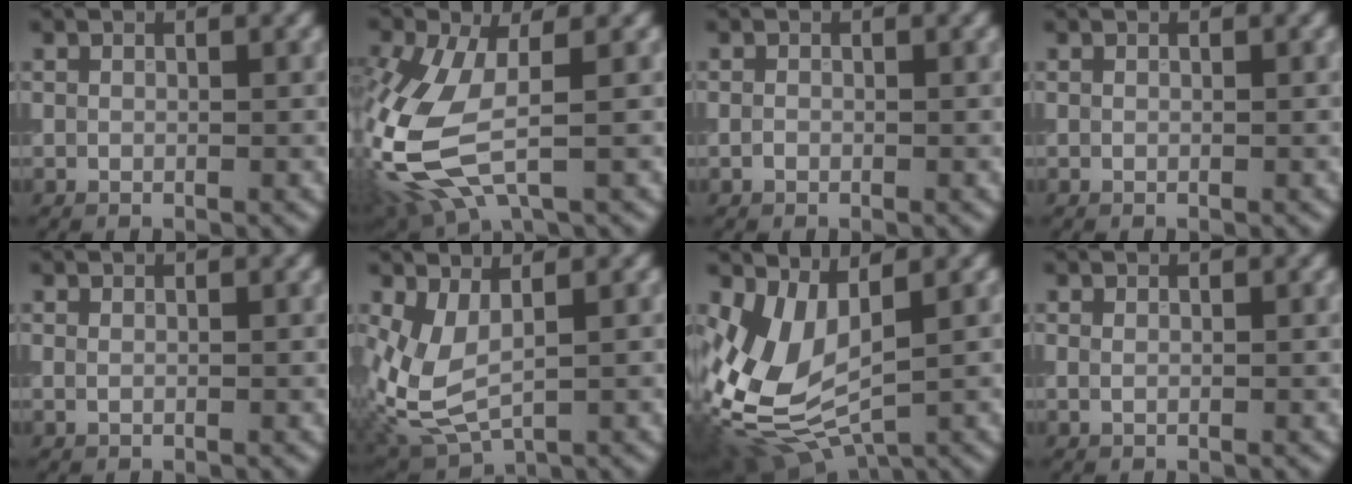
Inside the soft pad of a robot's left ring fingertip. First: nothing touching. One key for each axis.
{"total": 9.0, "fx": -1.7, "fy": 4.3, "fz": 7.8, "tx": -0.209, "ty": -0.011, "tz": -0.040}
{"total": 0.6, "fx": -0.2, "fy": 0.4, "fz": 0.3, "tx": -0.004, "ty": 0.000, "tz": -0.007}
{"total": 0.0}
{"total": 0.0}
{"total": 5.5, "fx": 0.2, "fy": 2.7, "fz": 4.7, "tx": -0.126, "ty": -0.009, "tz": 0.008}
{"total": 7.4, "fx": -0.2, "fy": 4.4, "fz": 5.9, "tx": -0.147, "ty": -0.015, "tz": -0.001}
{"total": 0.0}